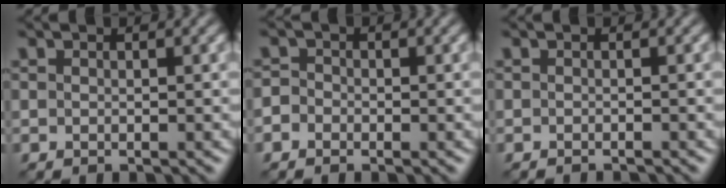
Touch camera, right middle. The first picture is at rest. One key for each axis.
{"total": 1.4, "fx": -0.6, "fy": 1.2, "fz": 0.5, "tx": 0.001, "ty": 0.009, "tz": -0.017}
{"total": 1.0, "fx": -1.0, "fy": -0.2, "fz": 0.1, "tx": 0.000, "ty": -0.004, "tz": -0.014}